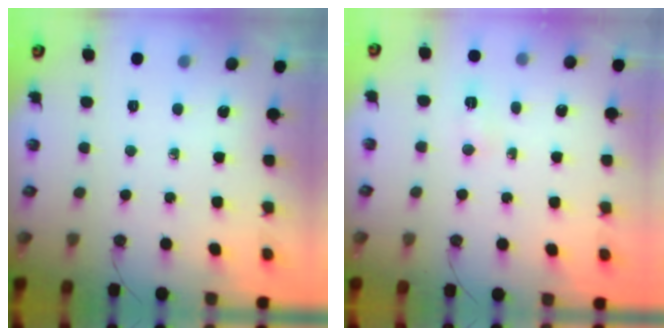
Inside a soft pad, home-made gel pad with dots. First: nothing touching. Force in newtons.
{"total": 2.6, "press": 2.6, "slide": 0.3}